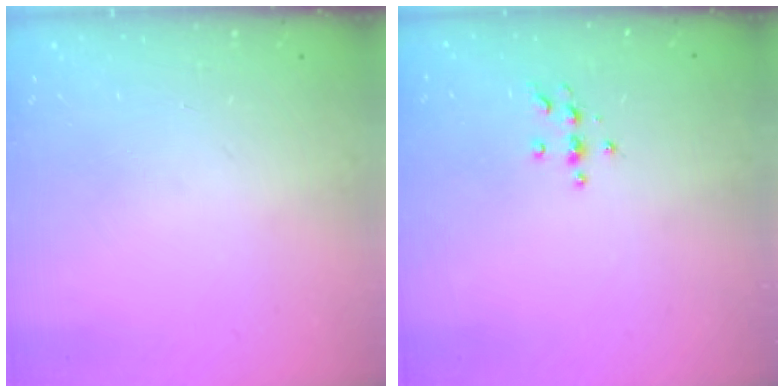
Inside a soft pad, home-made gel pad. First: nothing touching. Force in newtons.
{"total": 4.5, "press": 4.4, "slide": 0.6}